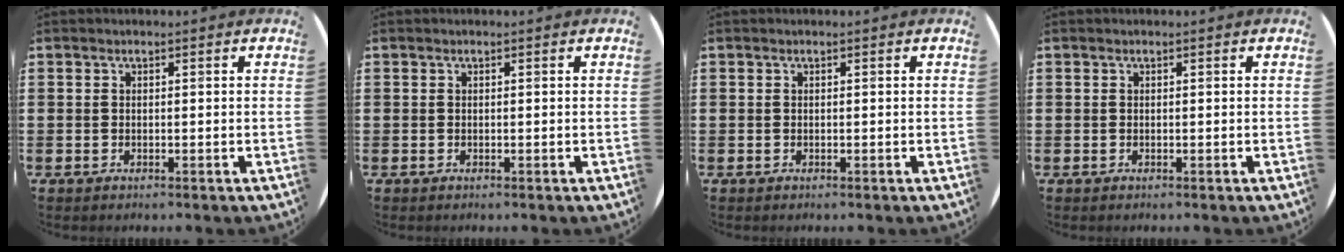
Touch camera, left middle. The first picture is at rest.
{"total": 0.0}
{"total": 0.0}
{"total": 0.0}